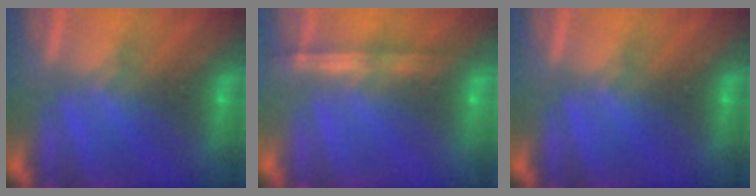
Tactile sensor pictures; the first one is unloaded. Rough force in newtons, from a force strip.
{"total": 1.1}
{"total": 0.0}